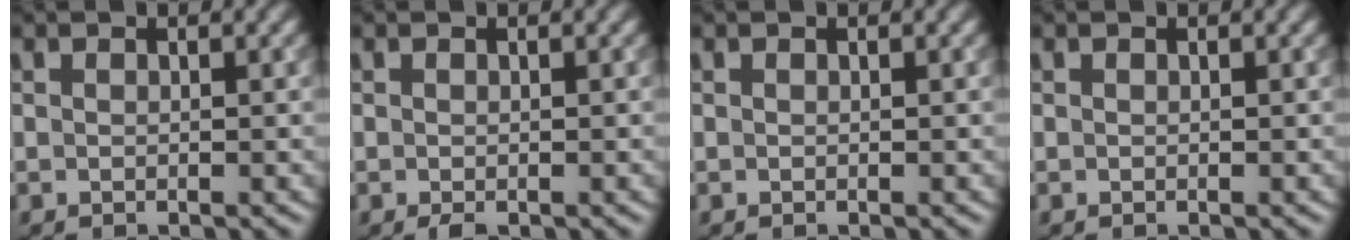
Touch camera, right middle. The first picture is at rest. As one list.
[{"total": 0.9, "force": [-0.6, 0.3, 0.6], "torque": [-0.013, -0.004, -0.007]}, {"total": 0.0}, {"total": 0.0}]